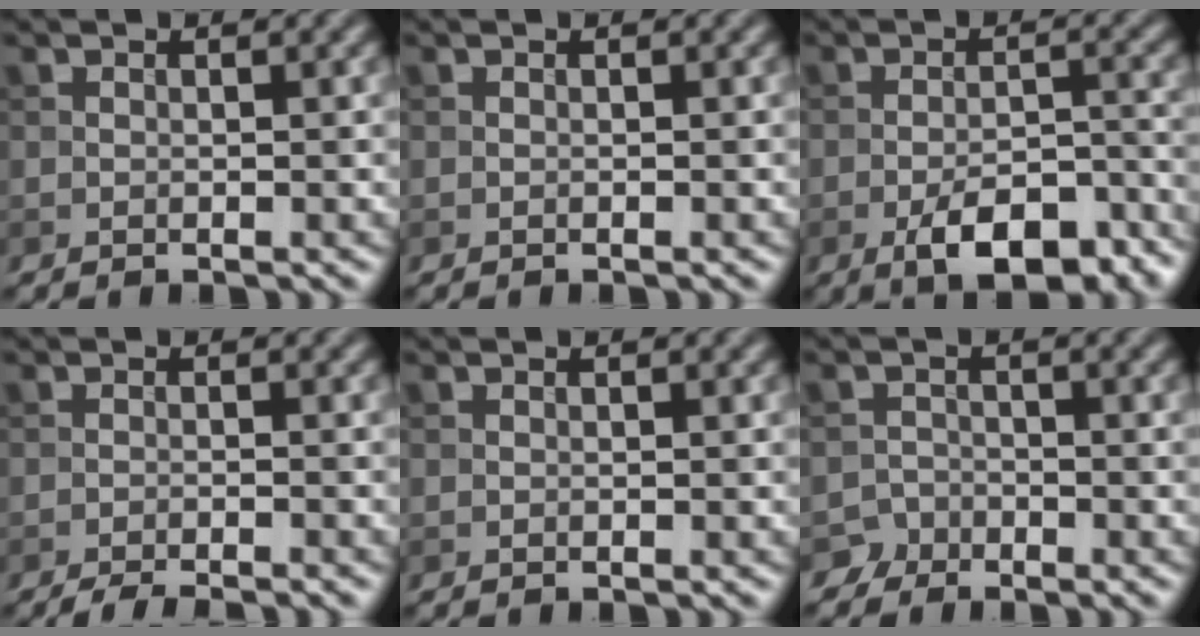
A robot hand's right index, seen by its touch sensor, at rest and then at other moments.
{"total": 0.0}
{"total": 7.6, "force": [-4.4, 2.9, 5.4], "torque": [-0.081, 0.000, -0.067]}
{"total": 3.2, "force": [-2.7, 0.4, 1.6], "torque": [-0.025, -0.003, -0.049]}
{"total": 0.0}
{"total": 2.6, "force": [-2.3, 1.3, -0.3], "torque": [0.014, 0.005, -0.038]}